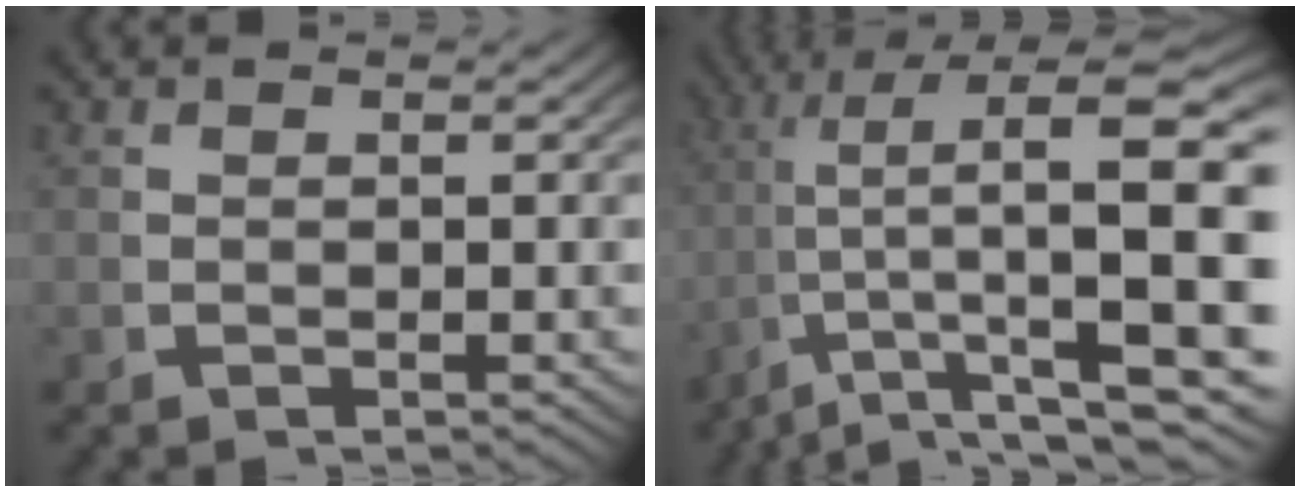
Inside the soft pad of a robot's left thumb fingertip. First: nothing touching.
{"total": 15.1, "force": [0.7, 7.2, 13.3], "torque": [-0.209, -0.026, 0.027]}